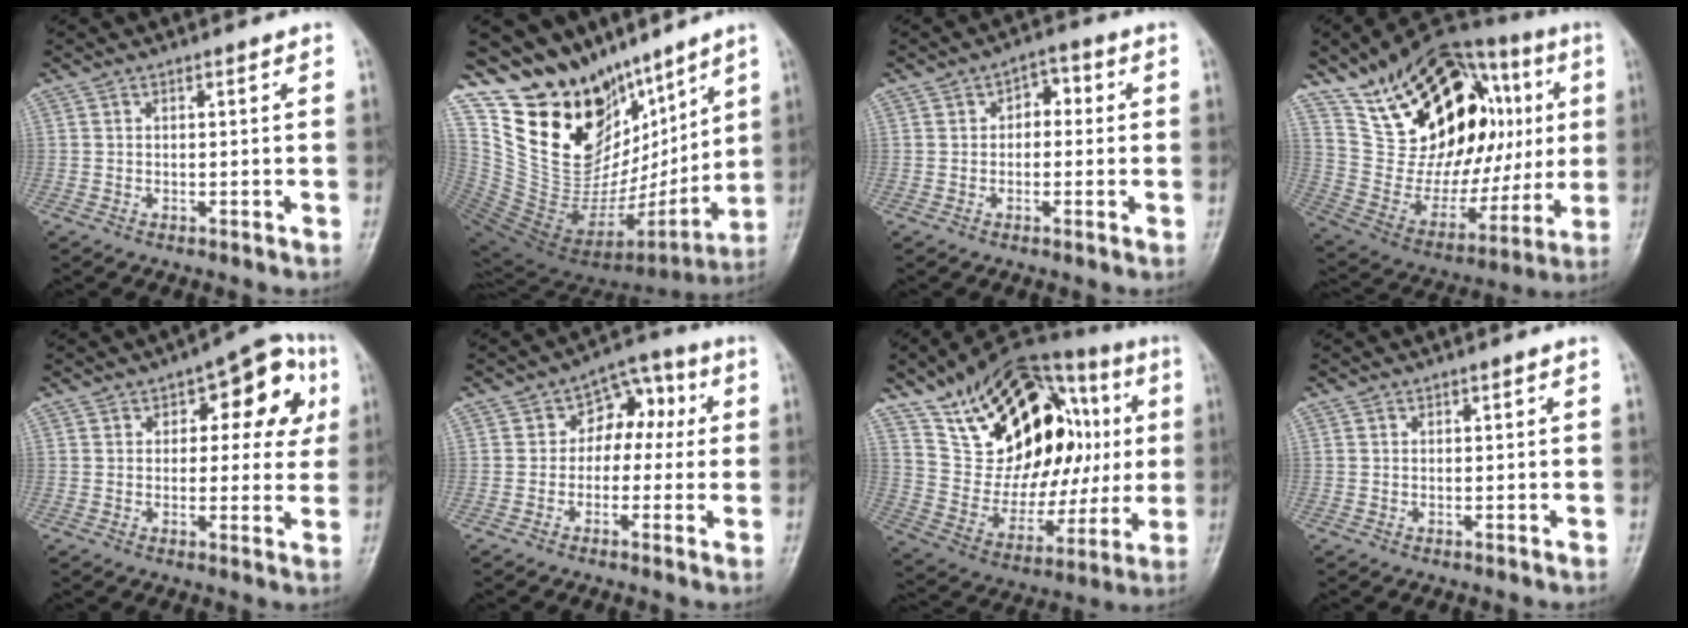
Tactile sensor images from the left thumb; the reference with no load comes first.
{"total": 25.4, "force": [15.5, 14.7, 13.8], "torque": [-0.178, -0.068, 0.282]}
{"total": 4.0, "force": [0.4, 2.9, 2.7], "torque": [-0.012, 0.015, -0.004]}
{"total": 31.5, "force": [9.4, 18.1, 24.0], "torque": [-0.328, 0.020, 0.171]}
{"total": 12.6, "force": [4.1, 6.7, 9.8], "torque": [-0.068, 0.013, 0.045]}
{"total": 7.9, "force": [0.7, 5.9, 5.2], "torque": [-0.022, 0.027, -0.004]}
{"total": 30.3, "force": [8.1, 17.9, 23.0], "torque": [-0.303, 0.022, 0.146]}
{"total": 0.0}